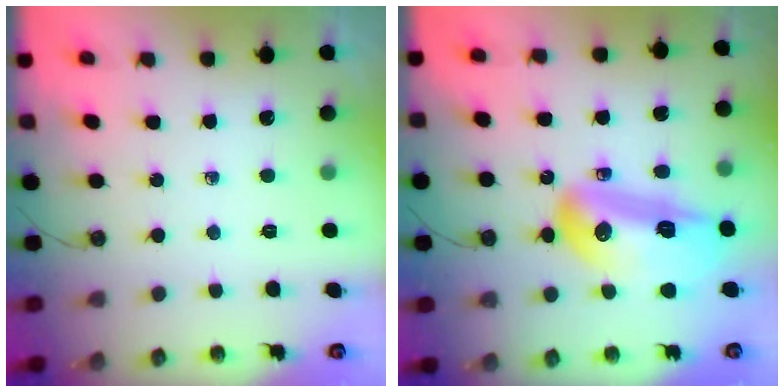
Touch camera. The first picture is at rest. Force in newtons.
{"total": 18.3, "press": 18.1, "slide": 2.5}